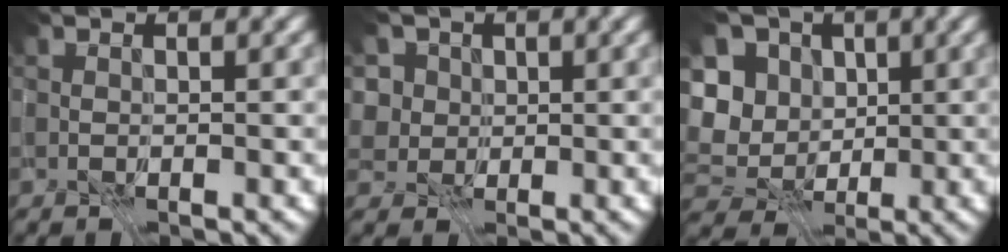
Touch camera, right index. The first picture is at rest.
{"total": 5.8, "force": [2.1, 4.5, 2.9], "torque": [-0.058, 0.011, 0.013]}
{"total": 8.2, "force": [-0.5, 7.1, 4.1], "torque": [-0.097, 0.004, -0.012]}